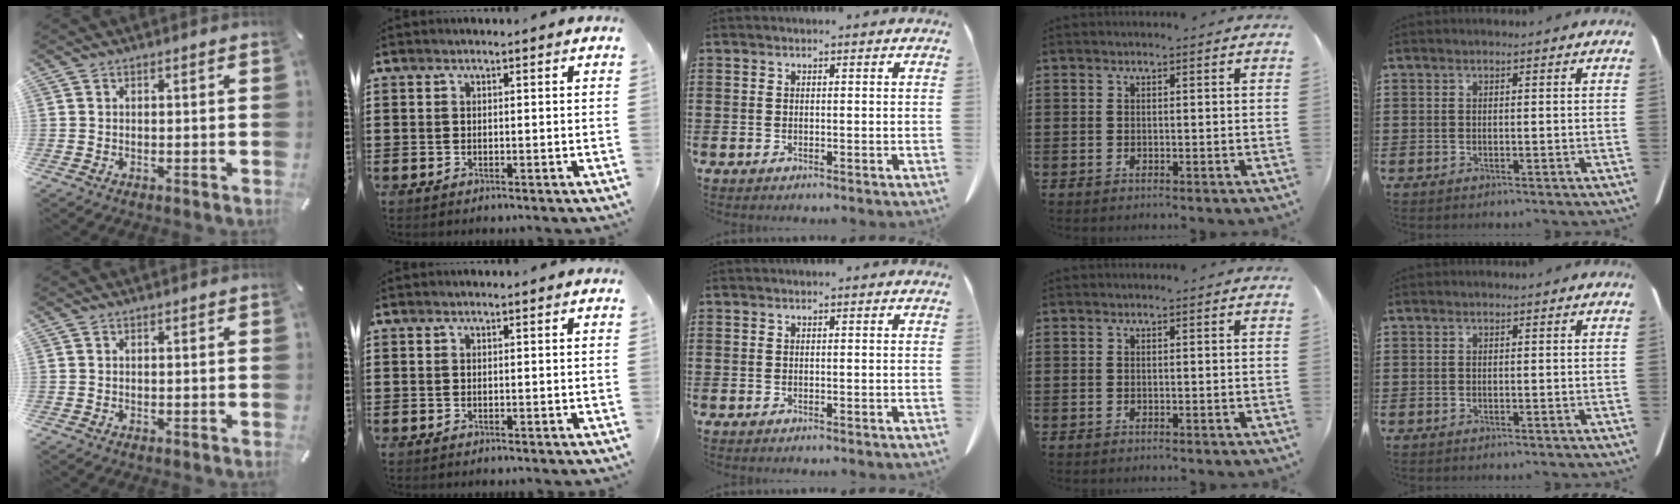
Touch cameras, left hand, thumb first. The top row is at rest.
{}